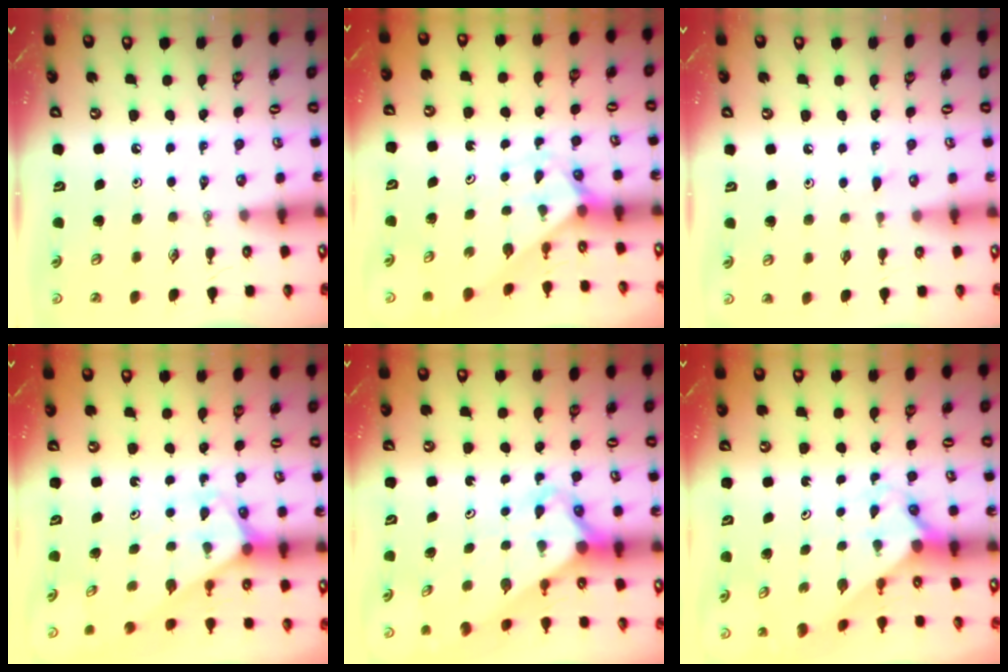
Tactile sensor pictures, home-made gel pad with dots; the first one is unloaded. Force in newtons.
{"total": 2.2, "press": 2.2, "slide": 0.1}
{"total": 5.8, "press": 5.7, "slide": 0.6}
{"total": 2.5, "press": 2.5, "slide": 0.1}
{"total": 3.2, "press": 3.2, "slide": 0.2}
{"total": 1.7, "press": 1.7, "slide": 0.2}